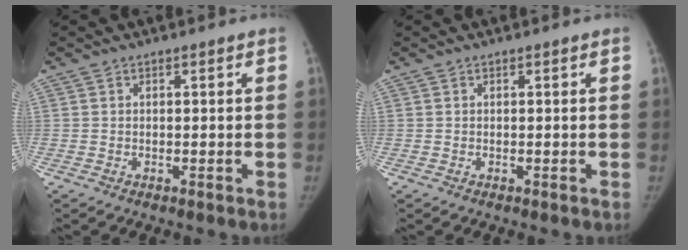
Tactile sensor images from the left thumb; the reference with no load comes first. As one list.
[{"total": 0.0}]